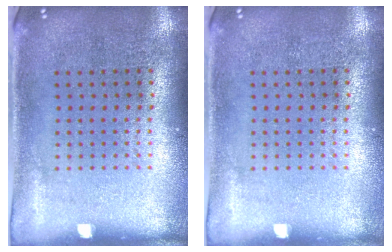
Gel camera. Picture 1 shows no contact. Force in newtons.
{"total": 0.0}